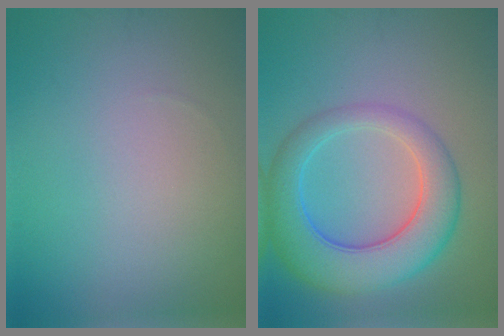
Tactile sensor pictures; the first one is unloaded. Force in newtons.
{"total": 7.5, "press": 7.5, "slide": 0.2}